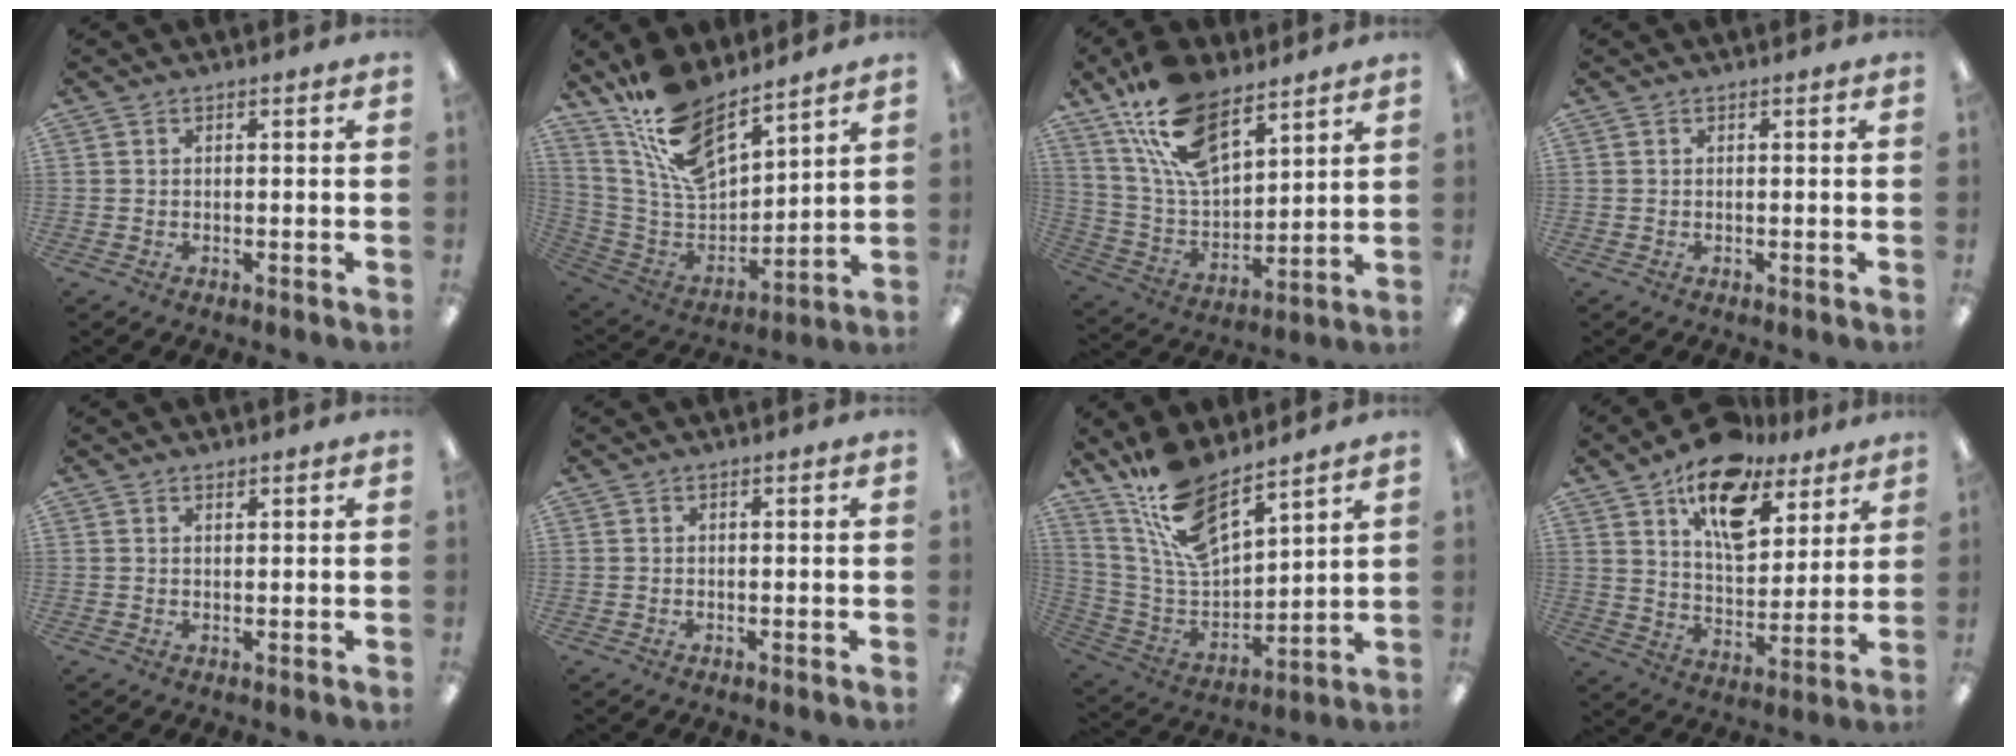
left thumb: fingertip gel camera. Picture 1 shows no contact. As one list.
[{"total": 16.6, "force": [13.0, 6.3, 8.2], "torque": [-0.187, -0.081, 0.237]}, {"total": 18.4, "force": [11.6, 8.9, 11.2], "torque": [-0.238, -0.050, 0.211]}, {"total": 0.0}, {"total": 0.8, "force": [0.8, 0.2, 0.2], "torque": [-0.004, -0.001, 0.015]}, {"total": 0.0}, {"total": 15.0, "force": [11.8, 4.7, 8.0], "torque": [-0.184, -0.068, 0.217]}, {"total": 16.7, "force": [11.3, 8.5, 8.8], "torque": [-0.136, -0.061, 0.197]}]